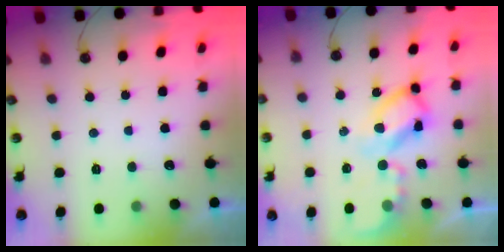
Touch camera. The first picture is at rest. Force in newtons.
{"total": 13.1, "press": 13.1, "slide": 1.4}